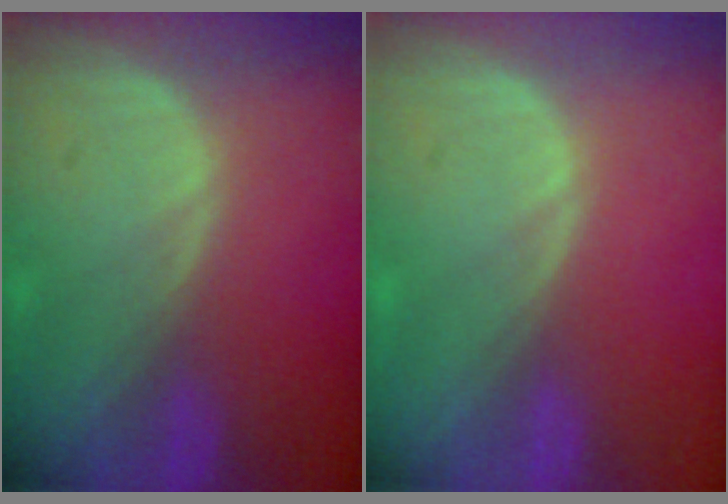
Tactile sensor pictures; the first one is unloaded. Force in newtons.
{"total": 0.0}